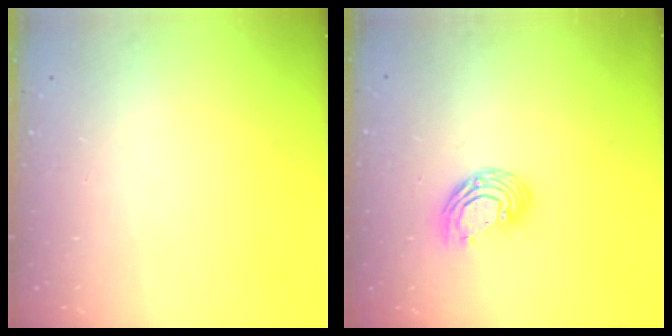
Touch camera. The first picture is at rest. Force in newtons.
{"total": 8.9, "press": 8.7, "slide": 1.8}